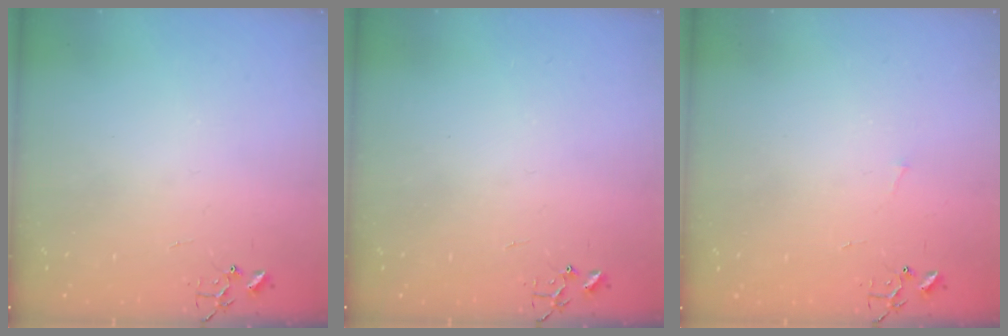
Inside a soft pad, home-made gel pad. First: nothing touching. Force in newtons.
{"total": 0.0}
{"total": 2.8, "press": 2.8, "slide": 0.3}